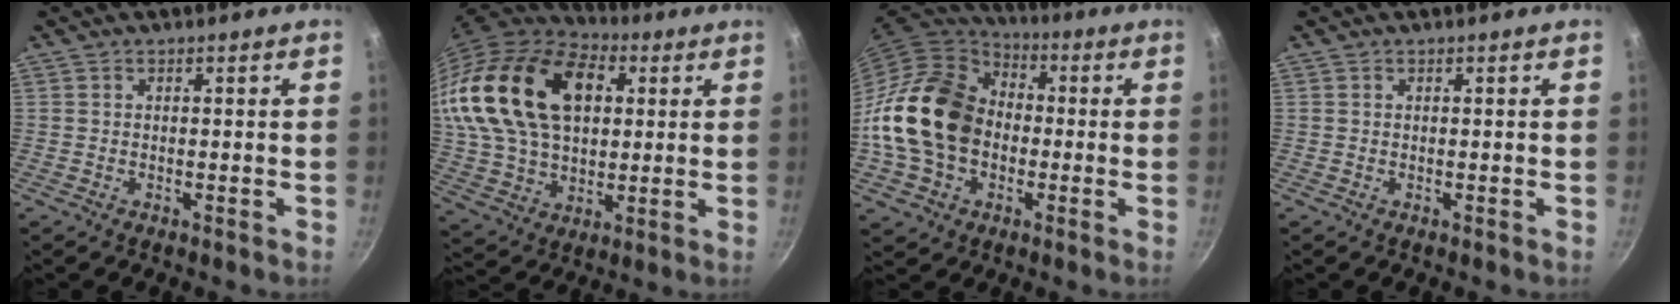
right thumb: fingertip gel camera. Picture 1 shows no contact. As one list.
[{"total": 26.1, "force": [7.1, 16.6, 18.8], "torque": [-0.326, 0.000, 0.128]}, {"total": 20.4, "force": [-1.8, 15.6, 13.0], "torque": [-0.220, 0.041, -0.039]}, {"total": 0.0}]